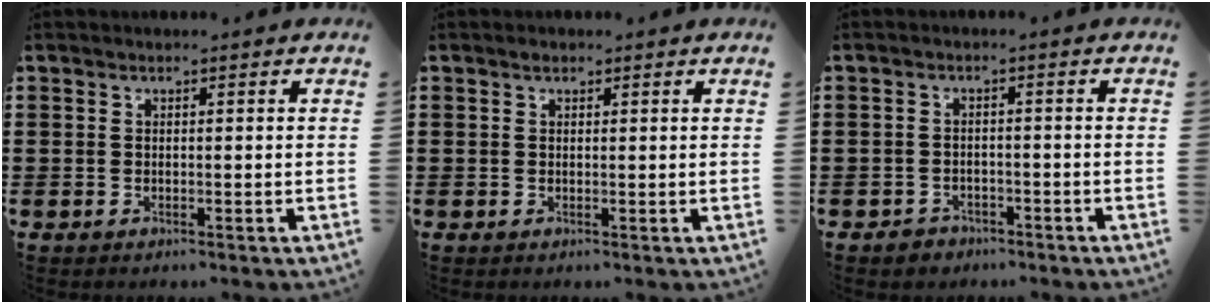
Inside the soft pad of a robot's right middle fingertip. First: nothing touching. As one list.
[{"total": 0.7, "force": [0.5, 0.4, 0.3], "torque": [-0.007, 0.002, 0.008]}, {"total": 1.7, "force": [-1.5, 0.8, 0.0], "torque": [-0.005, 0.004, -0.034]}]